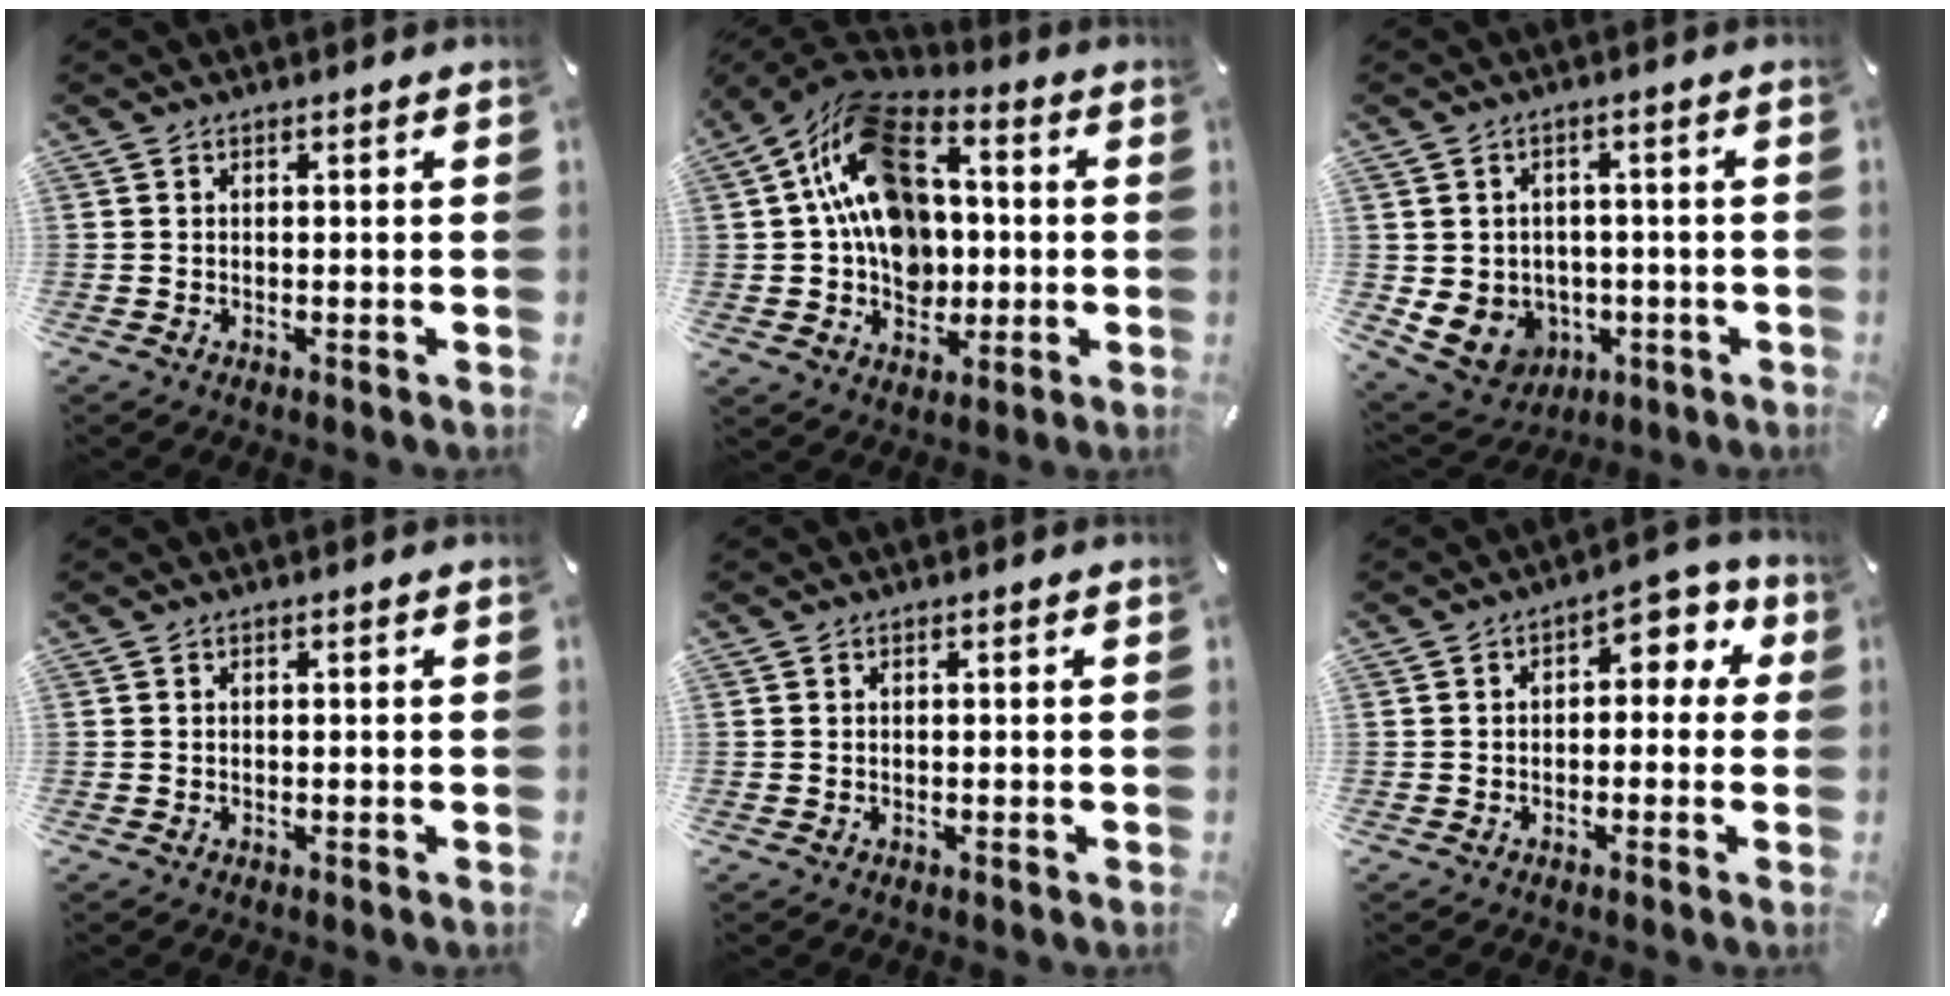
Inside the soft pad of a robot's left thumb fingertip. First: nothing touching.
{"total": 18.4, "force": [2.4, 14.4, 11.2], "torque": [-0.205, -0.009, 0.044]}
{"total": 7.7, "force": [-1.0, 7.3, 2.1], "torque": [-0.062, -0.007, -0.013]}
{"total": 0.0}
{"total": 0.0}
{"total": 5.4, "force": [0.9, 3.4, 4.1], "torque": [-0.055, -0.007, 0.004]}